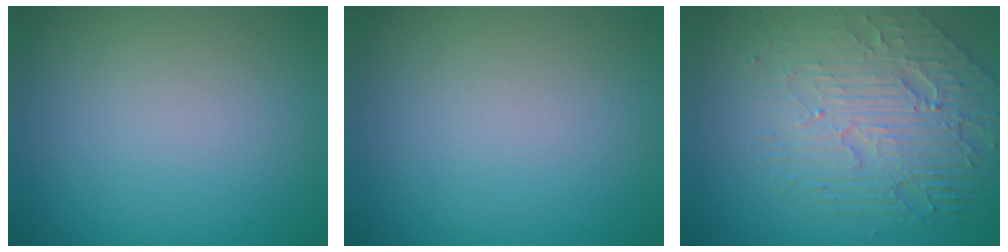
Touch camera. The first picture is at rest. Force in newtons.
{"total": 0.0}
{"total": 7.0, "press": 5.1, "slide": 4.8}